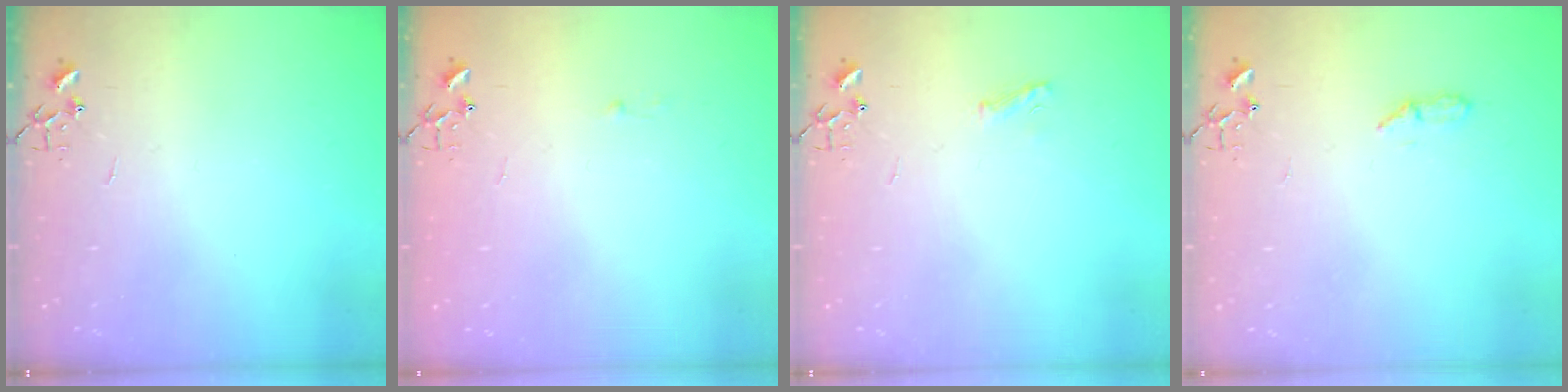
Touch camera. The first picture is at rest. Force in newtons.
{"total": 1.8, "press": 1.8, "slide": 0.2}
{"total": 5.5, "press": 5.5, "slide": 0.7}
{"total": 4.5, "press": 4.4, "slide": 0.6}